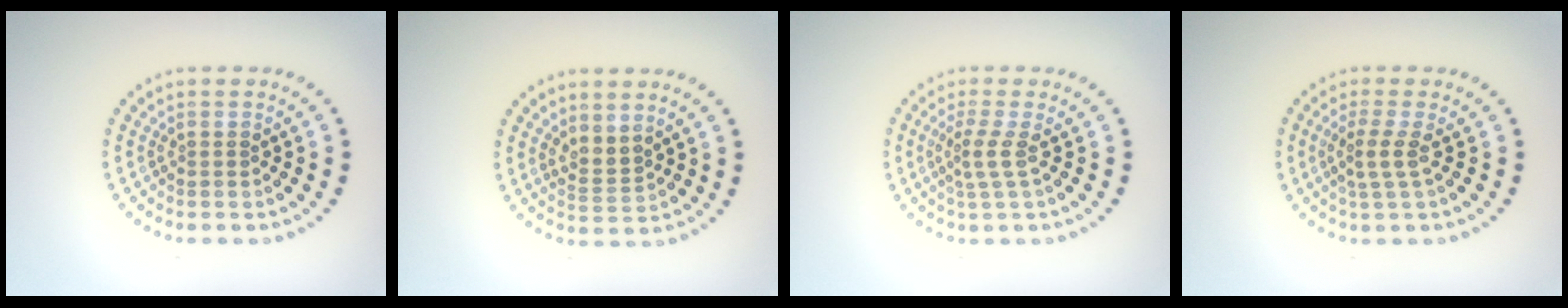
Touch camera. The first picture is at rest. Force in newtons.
{"total": 2.1, "press": 1.6, "slide": 1.3}
{"total": 2.2, "press": 1.5, "slide": 1.6}
{"total": 2.1, "press": 1.5, "slide": 1.4}